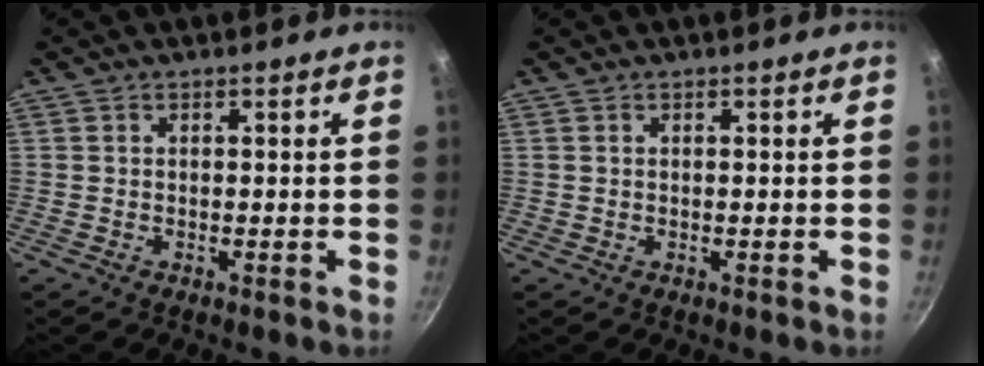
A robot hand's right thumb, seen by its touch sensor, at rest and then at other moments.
{"total": 0.0}